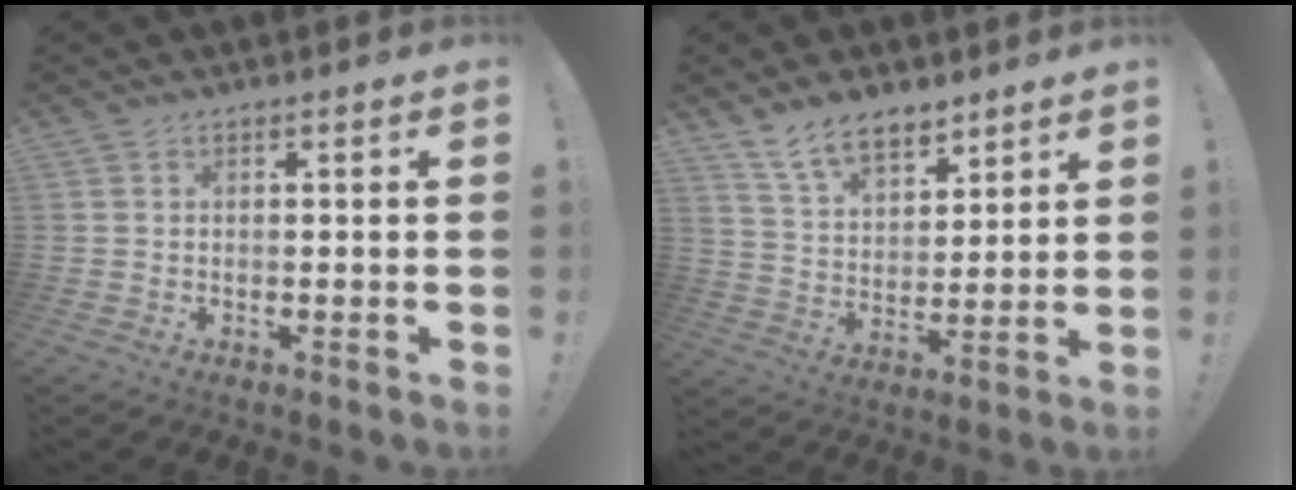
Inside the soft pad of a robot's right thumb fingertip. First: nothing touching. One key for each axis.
{"total": 11.4, "fx": 8.6, "fy": 5.7, "fz": 4.7, "tx": -0.084, "ty": -0.052, "tz": 0.166}